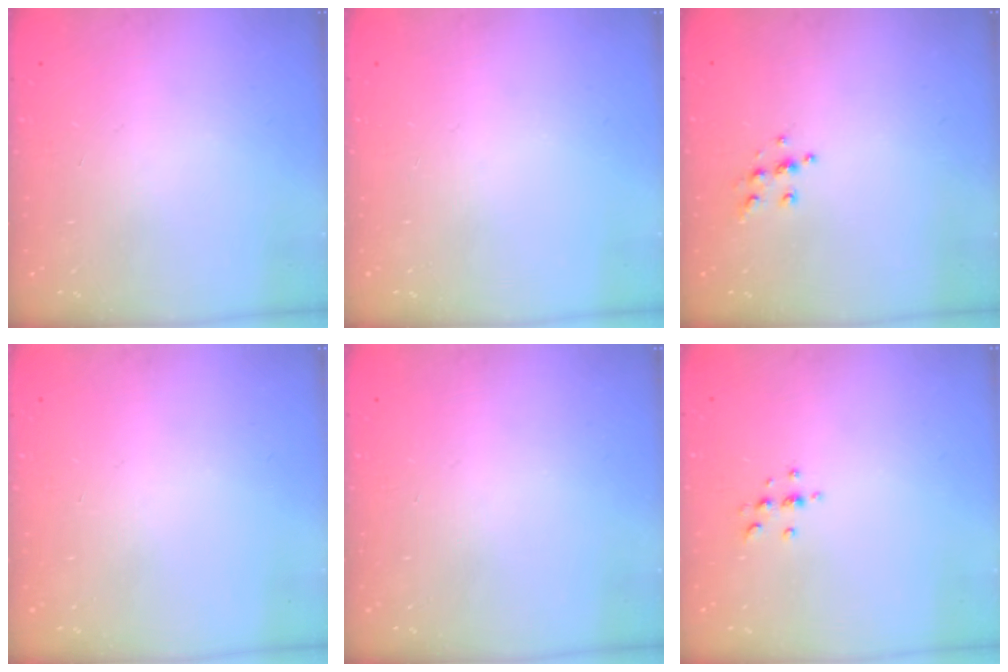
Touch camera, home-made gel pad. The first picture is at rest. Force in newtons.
{"total": 0.0}
{"total": 6.4, "press": 6.4, "slide": 0.6}
{"total": 0.0}
{"total": 0.6, "press": 0.0, "slide": 0.6}
{"total": 2.9, "press": 2.9, "slide": 0.4}